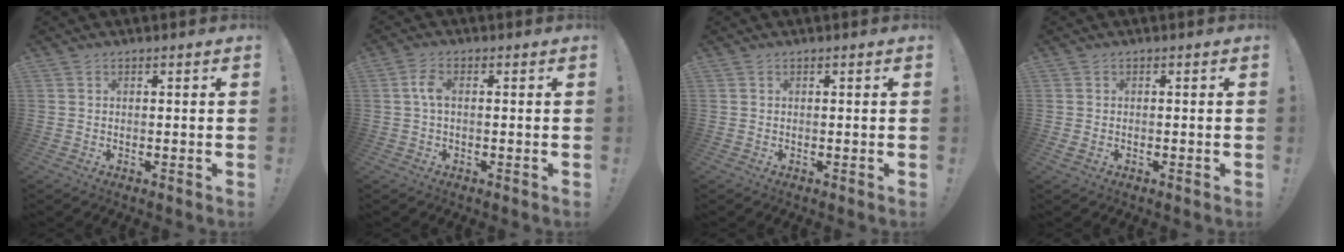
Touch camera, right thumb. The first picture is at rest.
{"total": 4.1, "force": [0.2, 1.8, 3.7], "torque": [-0.077, 0.009, 0.002]}
{"total": 0.0}
{"total": 0.9, "force": [-0.3, 0.6, 0.6], "torque": [-0.012, 0.003, -0.004]}